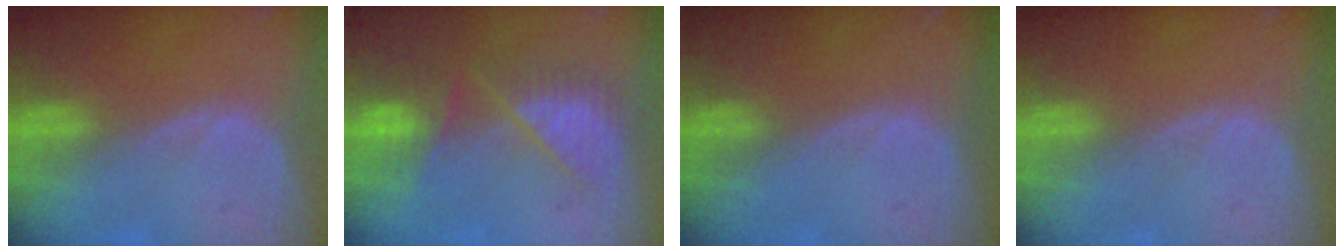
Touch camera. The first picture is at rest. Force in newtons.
{"total": 8.1, "press": 7.3, "slide": 3.3}
{"total": 0.0}
{"total": 0.0}